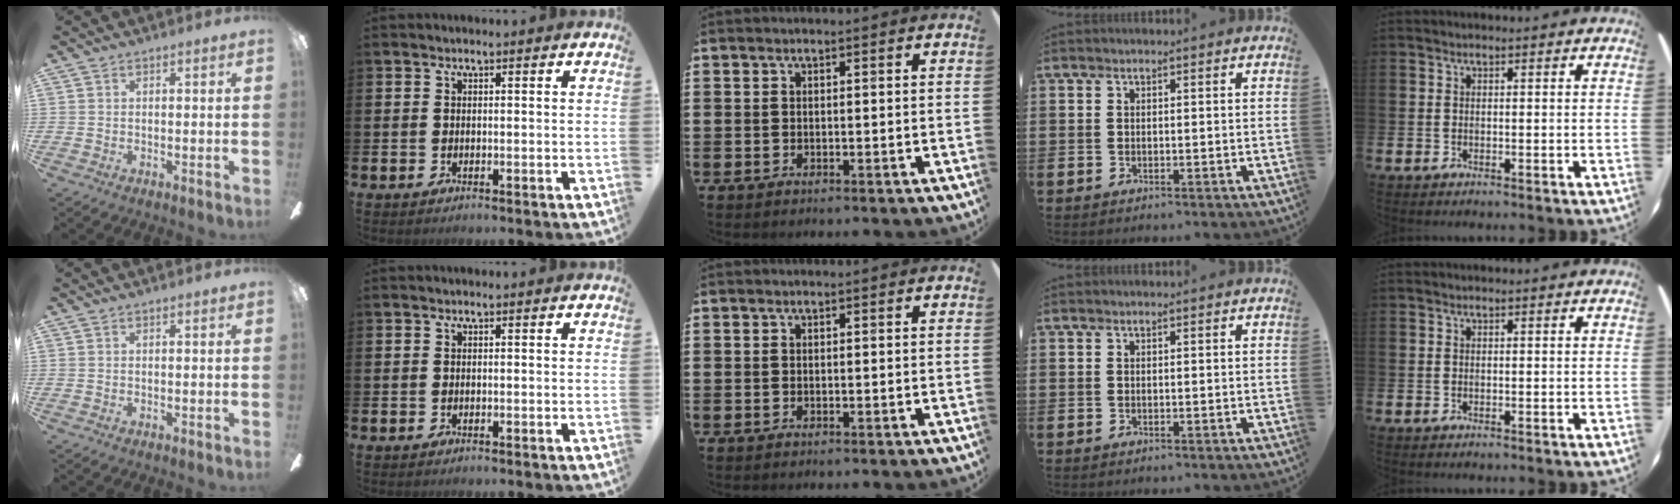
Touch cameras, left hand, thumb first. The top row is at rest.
{}